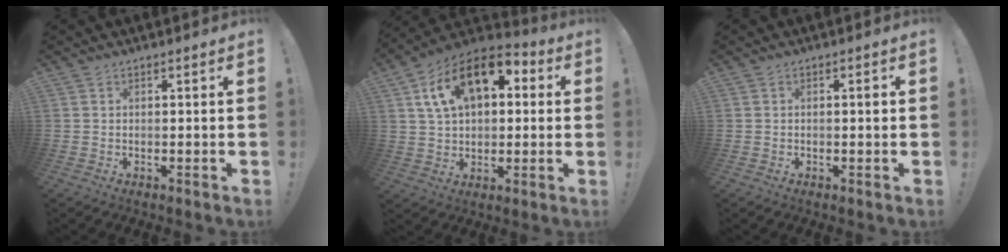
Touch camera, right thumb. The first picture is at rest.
{"total": 16.9, "force": [6.6, 10.4, 11.5], "torque": [-0.183, -0.015, 0.122]}
{"total": 1.1, "force": [-0.2, 0.2, 1.1], "torque": [-0.014, 0.004, -0.006]}